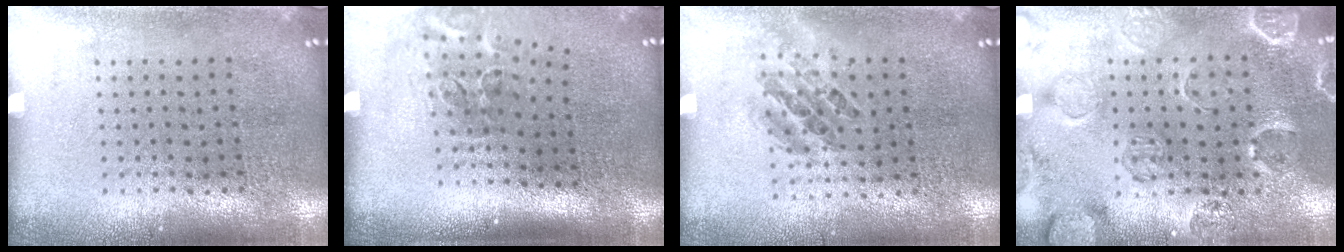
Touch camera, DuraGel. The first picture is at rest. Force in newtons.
{"total": 2.0, "press": 1.2, "slide": 1.7}
{"total": 1.0, "press": 0.9, "slide": 0.3}
{"total": 2.6, "press": 2.1, "slide": 1.5}